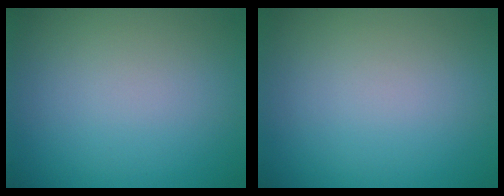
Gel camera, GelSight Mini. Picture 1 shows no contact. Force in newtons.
{"total": 0.0}